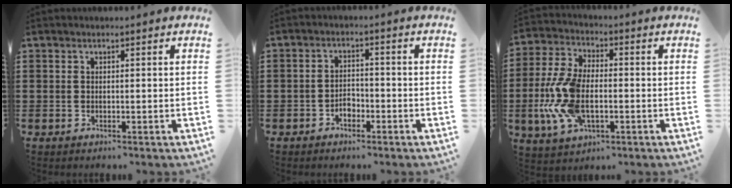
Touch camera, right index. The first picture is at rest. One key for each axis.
{"total": 2.5, "fx": -1.5, "fy": 1.7, "fz": 1.1, "tx": -0.025, "ty": 0.003, "tz": -0.032}
{"total": 11.0, "fx": -2.3, "fy": 5.9, "fz": 9.0, "tx": -0.220, "ty": -0.007, "tz": -0.048}